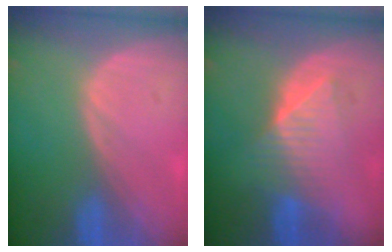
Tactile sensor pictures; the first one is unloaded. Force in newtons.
{"total": 6.4, "press": 6.3, "slide": 1.1}